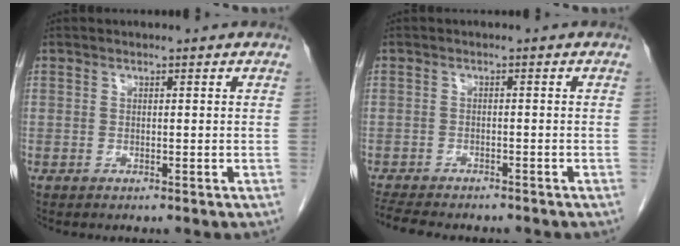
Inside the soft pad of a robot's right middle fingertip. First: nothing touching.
{"total": 9.2, "force": [-7.9, 2.4, 3.9], "torque": [-0.069, -0.006, -0.115]}